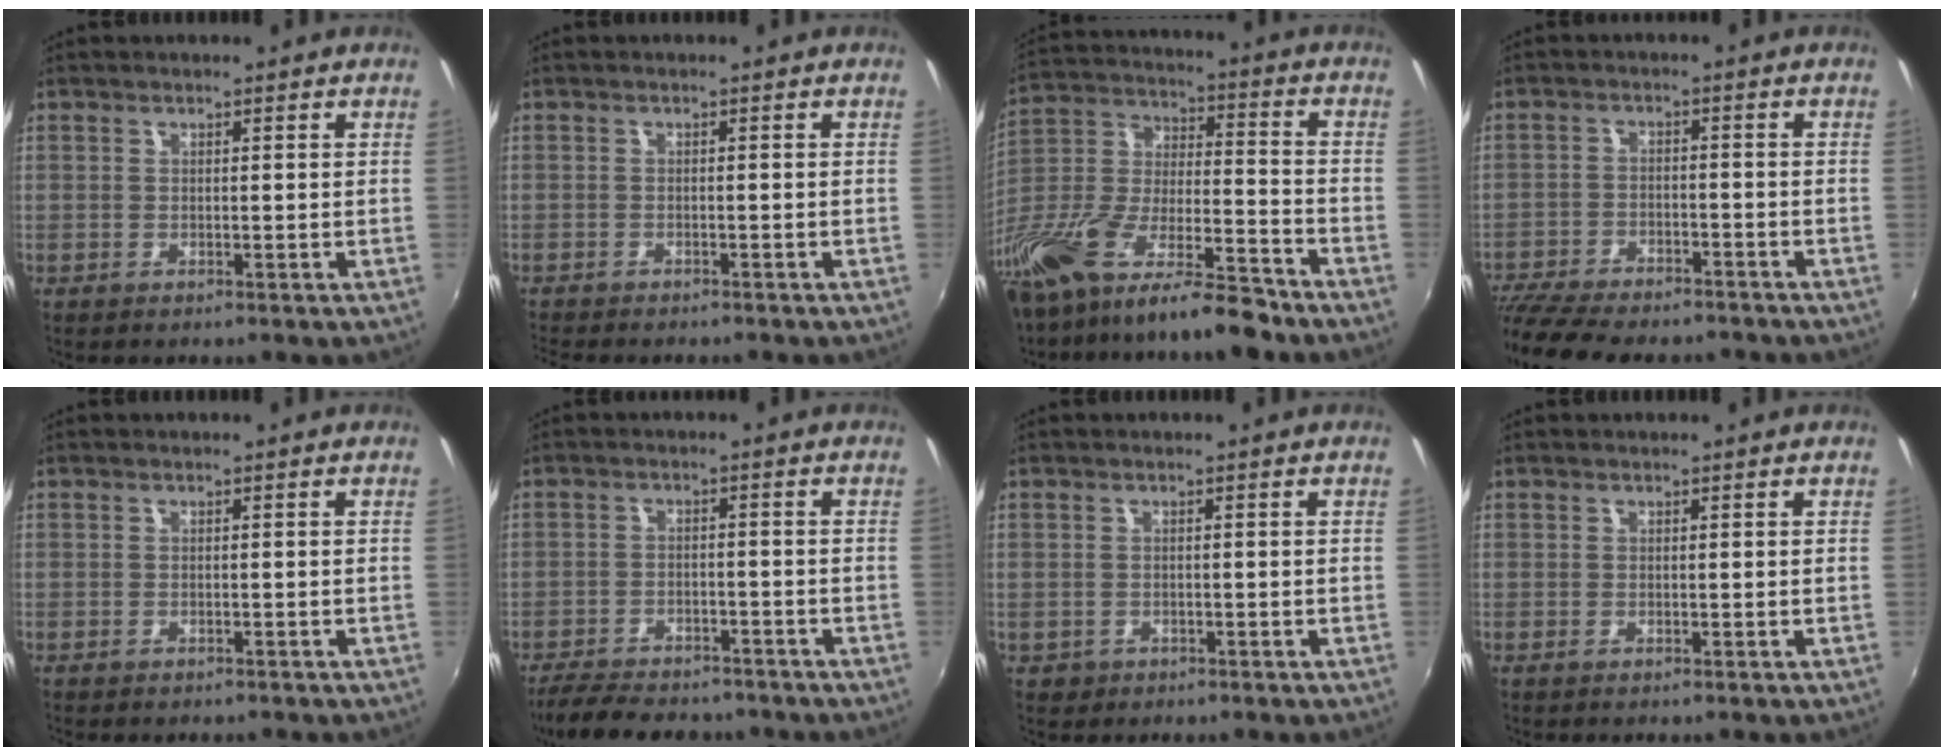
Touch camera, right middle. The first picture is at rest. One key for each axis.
{"total": 4.5, "fx": -4.2, "fy": 1.0, "fz": 1.6, "tx": -0.043, "ty": -0.022, "tz": -0.068}
{"total": 18.8, "fx": -13.4, "fy": 5.0, "fz": 12.3, "tx": -0.243, "ty": -0.029, "tz": -0.240}
{"total": 15.5, "fx": -13.2, "fy": 4.4, "fz": 6.8, "tx": -0.157, "ty": -0.036, "tz": -0.211}
{"total": 1.4, "fx": -1.2, "fy": 0.6, "fz": 0.4, "tx": -0.013, "ty": -0.008, "tz": -0.016}
{"total": 12.2, "fx": -10.2, "fy": 4.5, "fz": 5.0, "tx": -0.118, "ty": -0.014, "tz": -0.155}
{"total": 2.0, "fx": -0.7, "fy": 1.8, "fz": 0.6, "tx": -0.016, "ty": -0.005, "tz": -0.008}
{"total": 0.0}